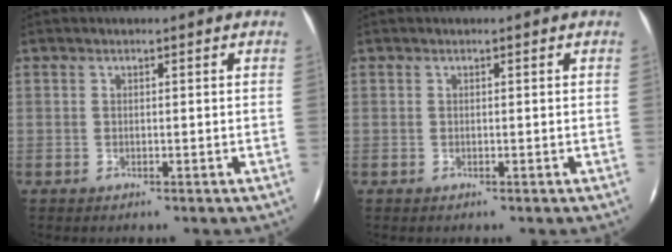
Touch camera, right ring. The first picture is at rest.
{"total": 0.0}